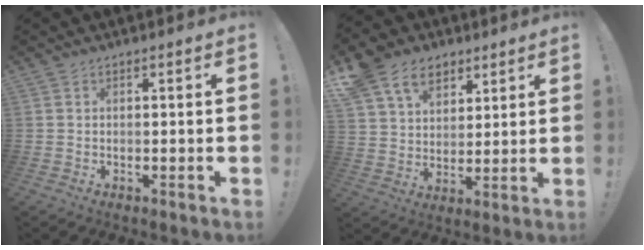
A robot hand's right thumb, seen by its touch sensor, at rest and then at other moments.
{"total": 14.4, "force": [8.0, 10.5, 5.9], "torque": [-0.104, -0.036, 0.157]}